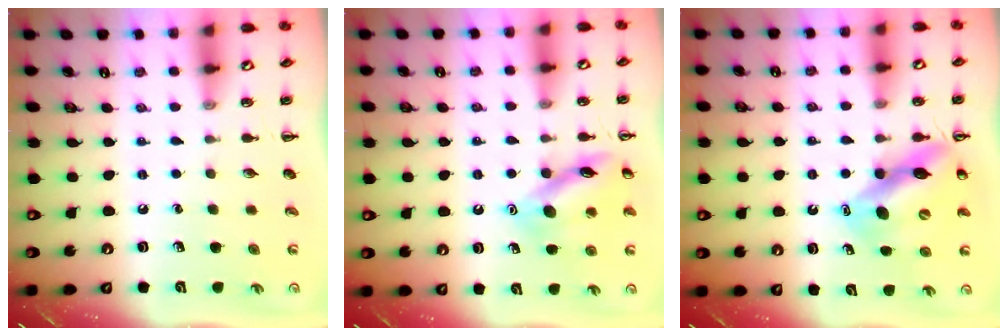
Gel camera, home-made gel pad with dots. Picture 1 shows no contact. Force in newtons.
{"total": 13.4, "press": 13.4, "slide": 1.1}
{"total": 12.9, "press": 12.5, "slide": 3.4}